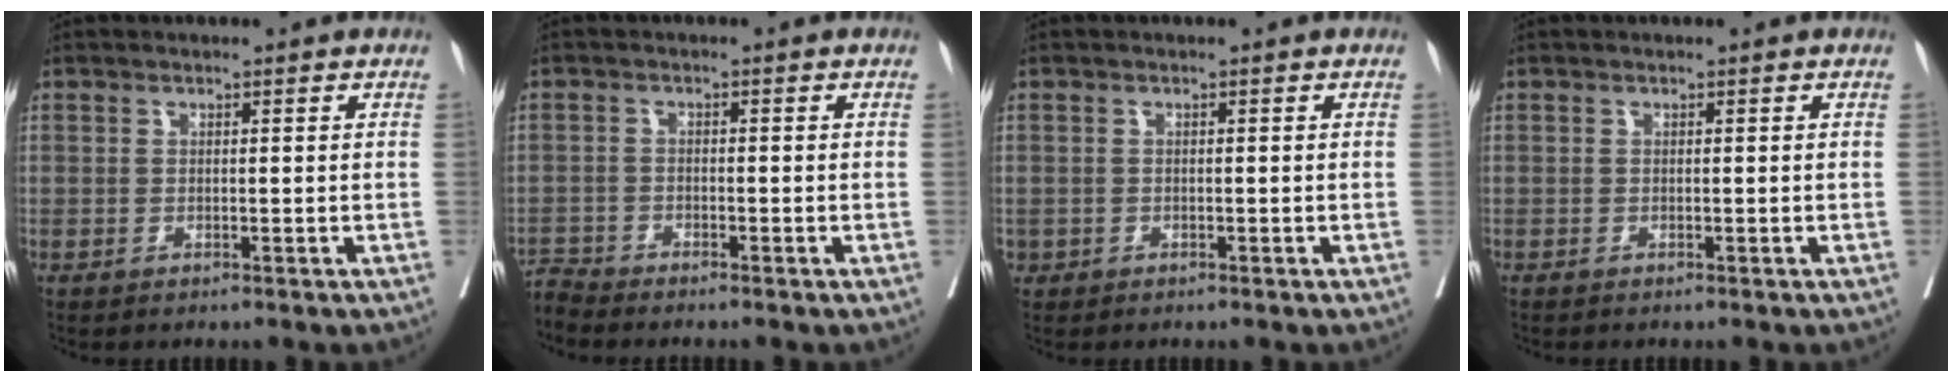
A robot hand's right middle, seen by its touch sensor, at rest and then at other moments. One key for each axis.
{"total": 2.8, "fx": -2.7, "fy": -0.7, "fz": -0.6, "tx": 0.010, "ty": -0.017, "tz": -0.053}
{"total": 0.8, "fx": -0.3, "fy": 0.7, "fz": 0.2, "tx": -0.007, "ty": 0.003, "tz": -0.004}
{"total": 0.0}